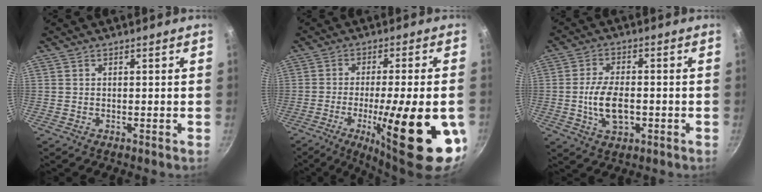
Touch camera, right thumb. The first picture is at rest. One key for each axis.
{"total": 22.7, "fx": -7.0, "fy": 5.3, "fz": 20.9, "tx": -0.285, "ty": 0.001, "tz": -0.097}
{"total": 8.4, "fx": -1.6, "fy": 4.5, "fz": 7.0, "tx": -0.126, "ty": 0.010, "tz": -0.028}